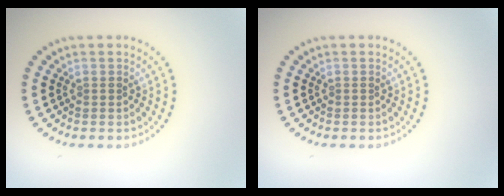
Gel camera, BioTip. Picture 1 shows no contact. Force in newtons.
{"total": 0.0}